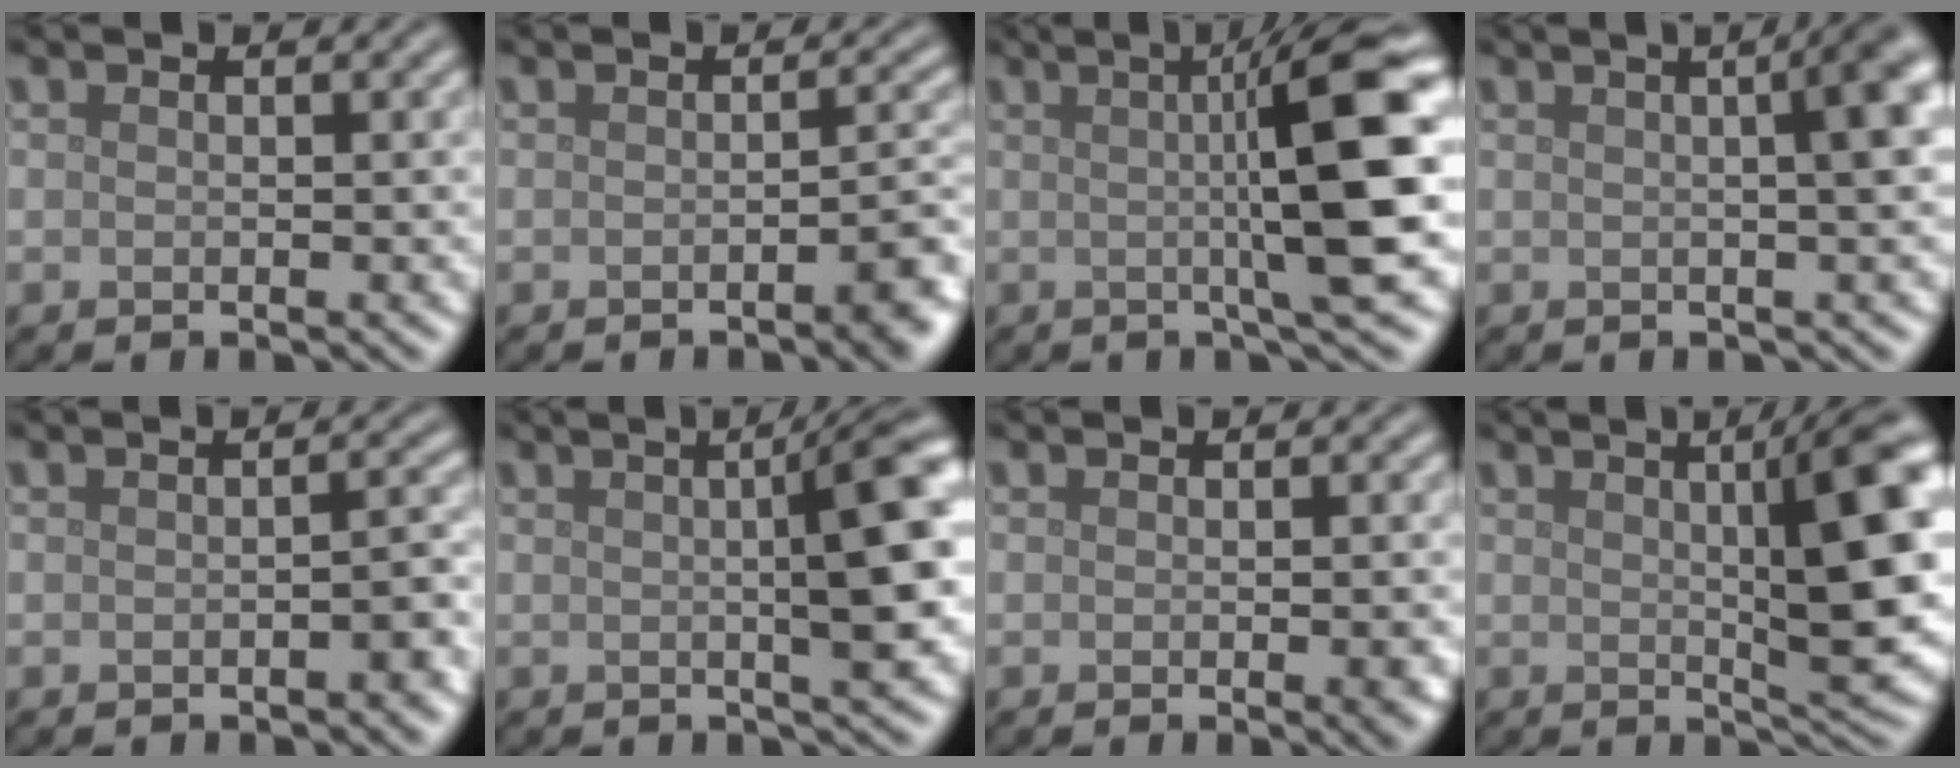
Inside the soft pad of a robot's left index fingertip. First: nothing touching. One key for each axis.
{"total": 2.9, "fx": -1.4, "fy": 0.6, "fz": 2.5, "tx": -0.028, "ty": 0.003, "tz": -0.025}
{"total": 10.2, "fx": 0.9, "fy": 1.7, "fz": 10.0, "tx": -0.117, "ty": 0.011, "tz": 0.010}
{"total": 7.0, "fx": 1.2, "fy": 2.5, "fz": 6.4, "tx": -0.034, "ty": 0.037, "tz": -0.005}
{"total": 1.5, "fx": -0.8, "fy": 0.3, "fz": 1.3, "tx": -0.019, "ty": 0.002, "tz": -0.011}
{"total": 7.8, "fx": 0.8, "fy": 1.7, "fz": 7.6, "tx": -0.075, "ty": 0.014, "tz": 0.011}
{"total": 2.1, "fx": -0.4, "fy": 0.5, "fz": 2.0, "tx": -0.021, "ty": -0.002, "tz": -0.005}
{"total": 10.1, "fx": 1.7, "fy": 2.4, "fz": 9.7, "tx": -0.103, "ty": 0.008, "tz": 0.024}